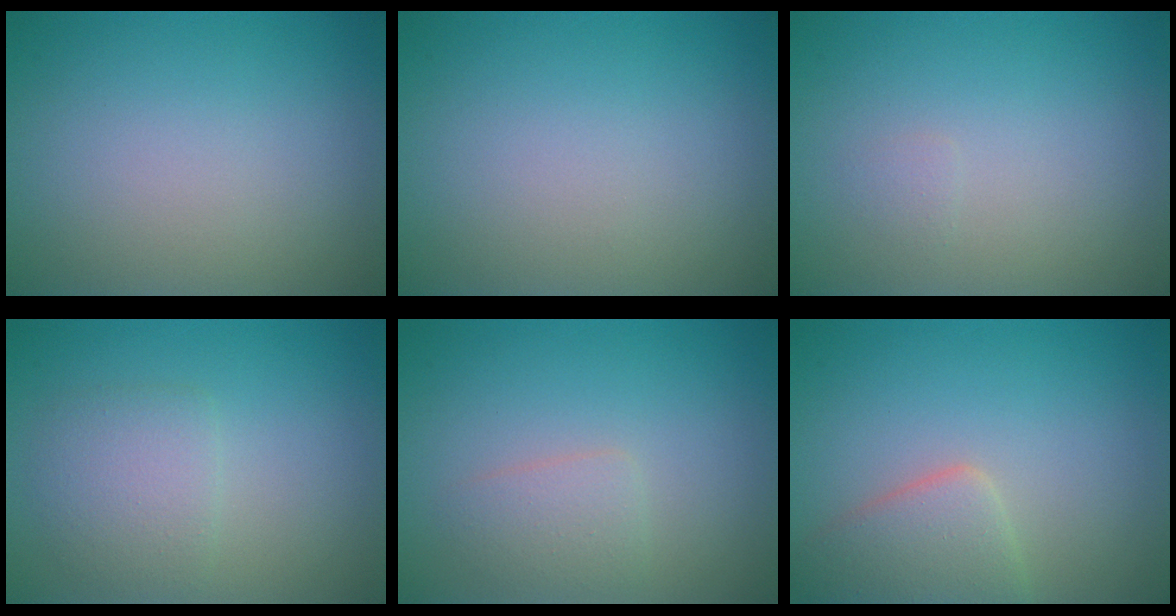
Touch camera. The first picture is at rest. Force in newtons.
{"total": 0.0}
{"total": 0.5, "press": 0.5, "slide": 0.1}
{"total": 2.8, "press": 2.8, "slide": 0.1}
{"total": 1.7, "press": 1.7, "slide": 0.1}
{"total": 3.5, "press": 3.5, "slide": 0.2}